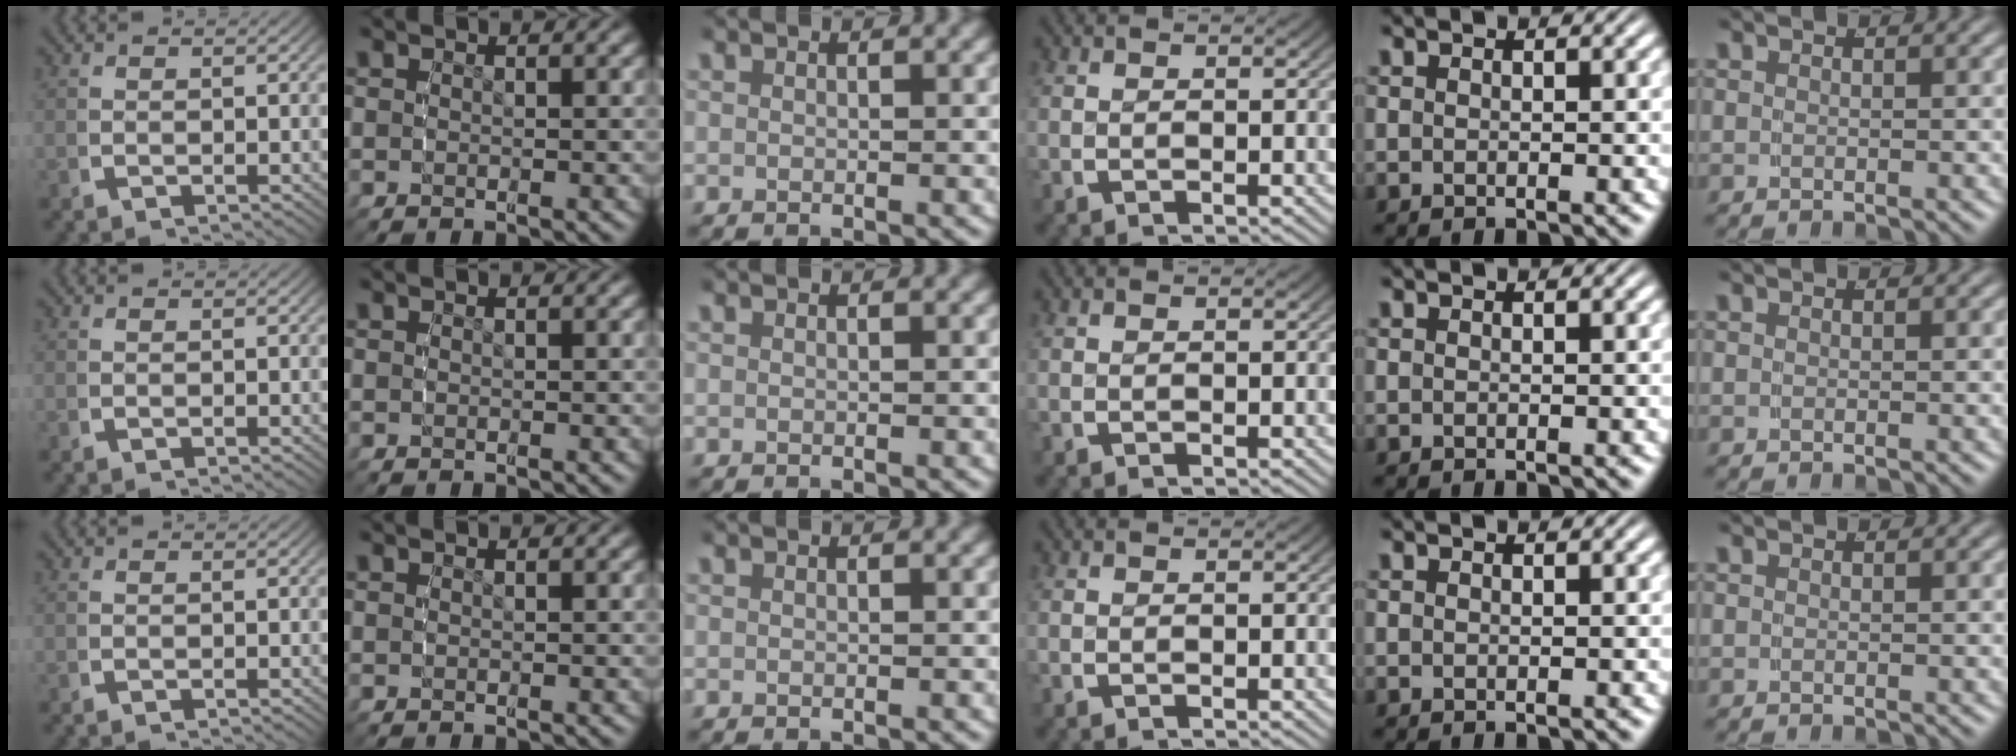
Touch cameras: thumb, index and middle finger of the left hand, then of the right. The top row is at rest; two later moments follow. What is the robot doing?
{"motion": "reach", "object": "coat"}